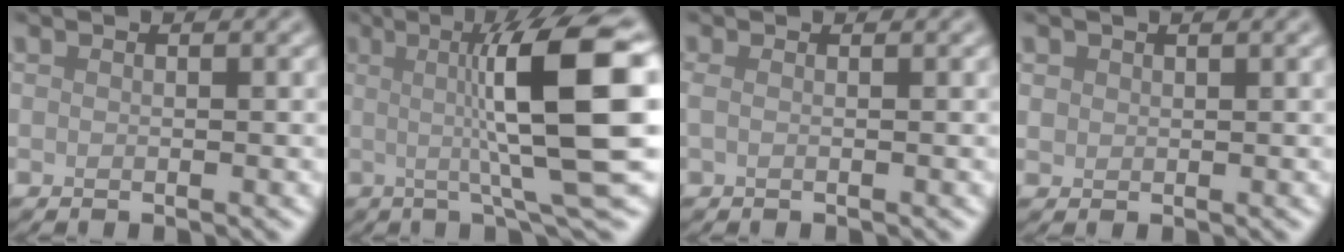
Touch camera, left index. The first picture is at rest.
{"total": 11.7, "force": [1.4, 2.0, 11.4], "torque": [-0.144, 0.006, 0.022]}
{"total": 0.6, "force": [0.0, 0.1, 0.6], "torque": [-0.015, -0.001, -0.001]}
{"total": 0.6, "force": [0.3, 0.6, 0.1], "torque": [0.000, -0.001, 0.005]}